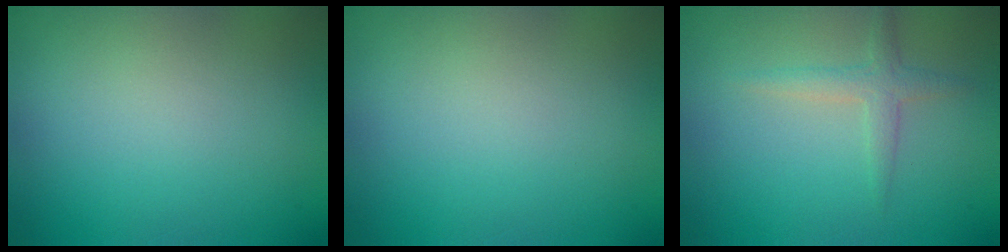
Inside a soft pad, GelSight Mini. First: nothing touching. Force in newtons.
{"total": 0.0}
{"total": 1.7, "press": 1.7, "slide": 0.1}